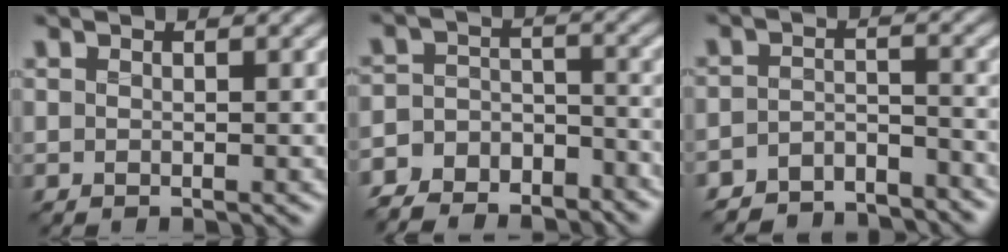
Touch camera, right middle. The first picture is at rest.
{"total": 8.1, "force": [-7.2, 3.3, 1.5], "torque": [-0.022, 0.000, -0.117]}
{"total": 5.5, "force": [-5.2, 1.5, 0.9], "torque": [-0.012, -0.011, -0.085]}